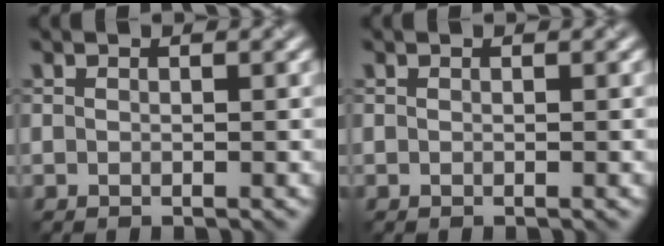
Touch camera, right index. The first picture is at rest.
{"total": 0.0}